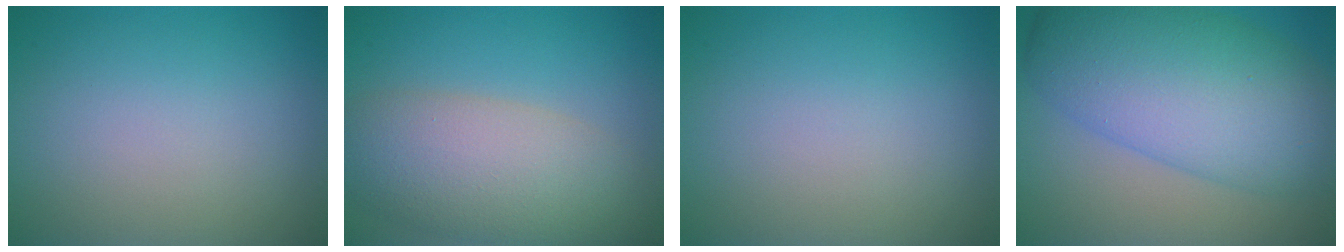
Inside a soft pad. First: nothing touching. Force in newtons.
{"total": 7.6, "press": 7.6, "slide": 0.4}
{"total": 0.0}
{"total": 10.9, "press": 10.9, "slide": 0.1}